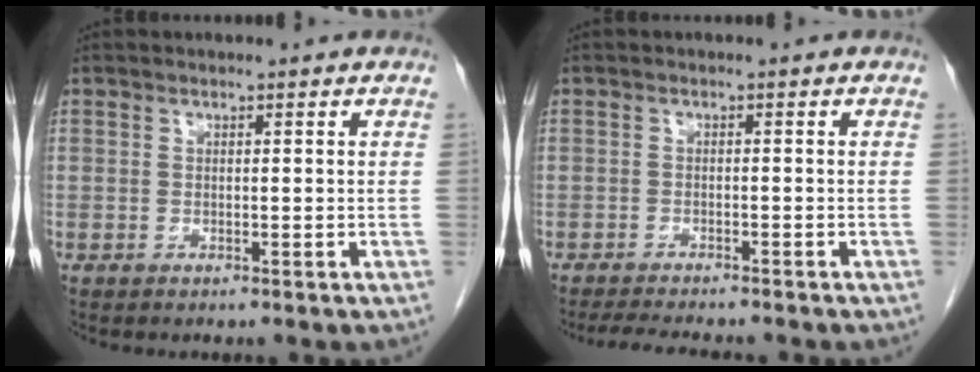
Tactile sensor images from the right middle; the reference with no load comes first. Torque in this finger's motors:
{"motor_torque": [0.11, -0.06, 0.04, 0.01]}